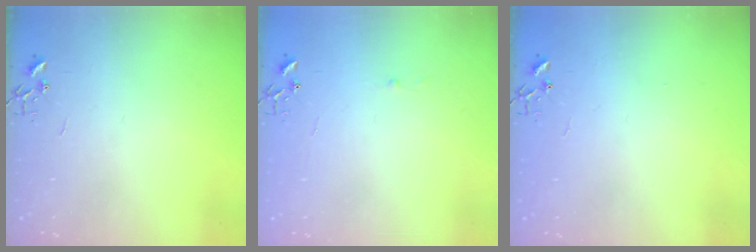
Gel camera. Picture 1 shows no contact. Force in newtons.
{"total": 1.8, "press": 1.8, "slide": 0.2}
{"total": 1.1, "press": 1.1, "slide": 0.1}